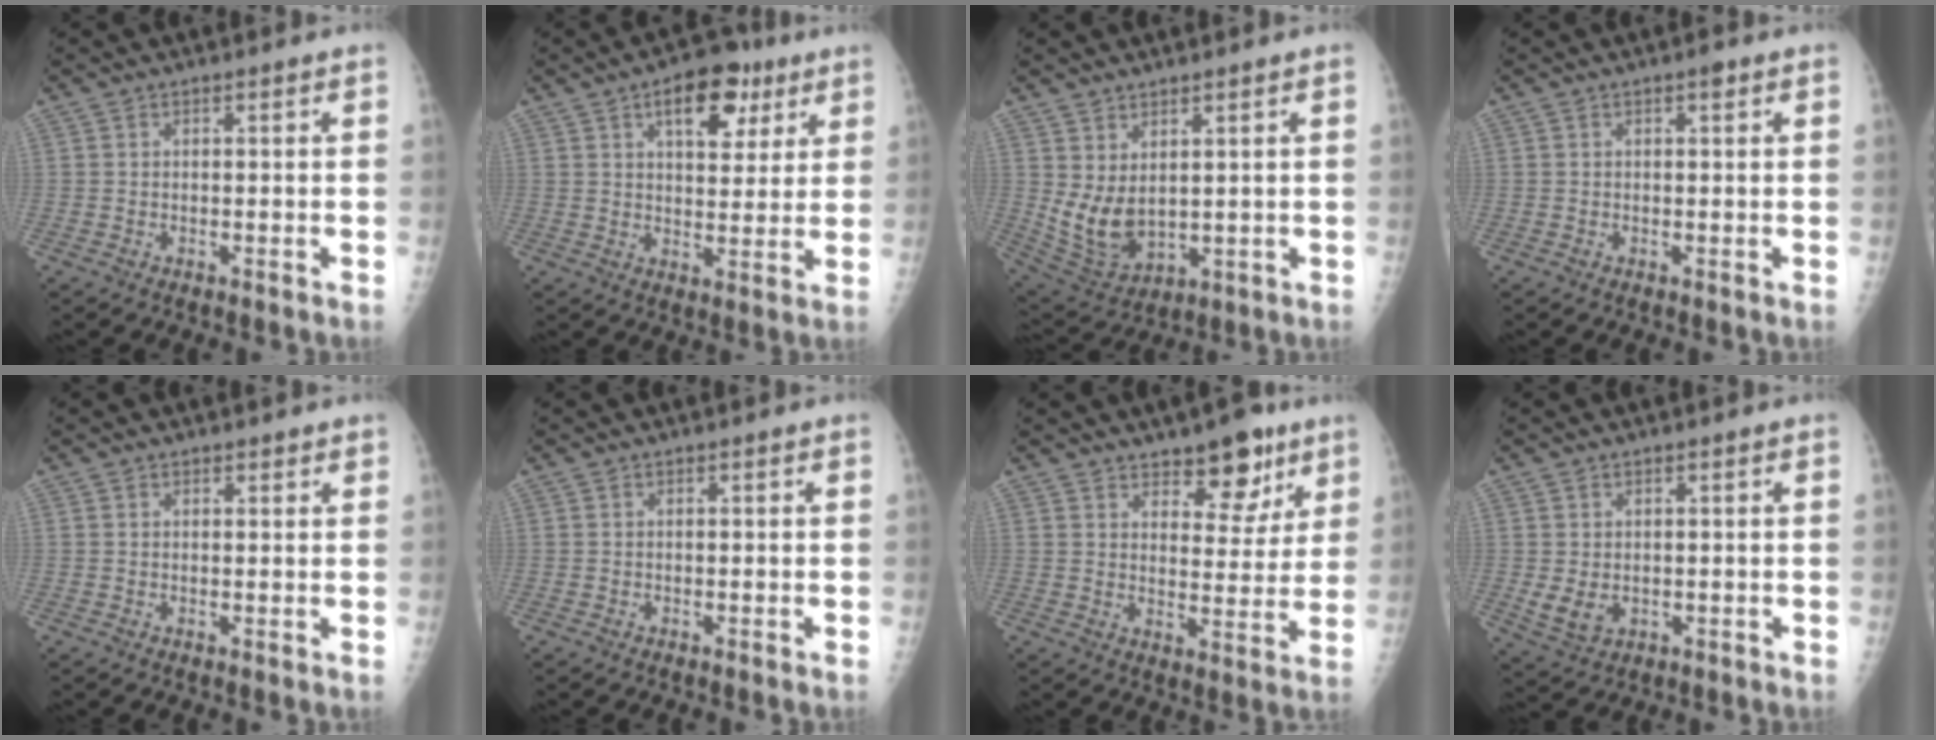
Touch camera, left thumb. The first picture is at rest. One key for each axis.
{"total": 11.2, "fx": 5.7, "fy": 6.0, "fz": 7.6, "tx": -0.076, "ty": -0.015, "tz": 0.080}
{"total": 8.9, "fx": 2.5, "fy": 5.4, "fz": 6.6, "tx": -0.112, "ty": -0.029, "tz": 0.070}
{"total": 1.2, "fx": 0.7, "fy": 0.4, "fz": 0.9, "tx": -0.010, "ty": 0.000, "tz": 0.008}
{"total": 1.5, "fx": 1.2, "fy": 0.8, "fz": 0.3, "tx": 0.013, "ty": -0.007, "tz": 0.011}
{"total": 0.0}
{"total": 10.2, "fx": 6.9, "fy": 4.9, "fz": 5.8, "tx": -0.042, "ty": -0.042, "tz": 0.102}
{"total": 4.0, "fx": 0.1, "fy": 3.1, "fz": 2.5, "tx": -0.038, "ty": -0.011, "tz": 0.015}